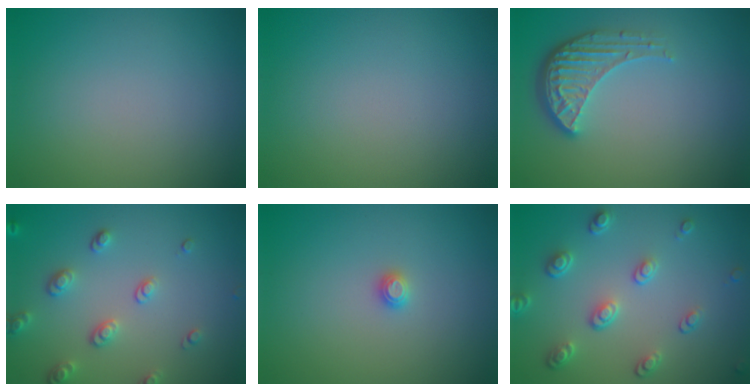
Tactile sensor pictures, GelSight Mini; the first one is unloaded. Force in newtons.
{"total": 0.0}
{"total": 4.1, "press": 3.2, "slide": 2.5}
{"total": 2.6, "press": 2.4, "slide": 0.9}
{"total": 0.8, "press": 0.8, "slide": 0.1}
{"total": 3.7, "press": 2.9, "slide": 2.2}